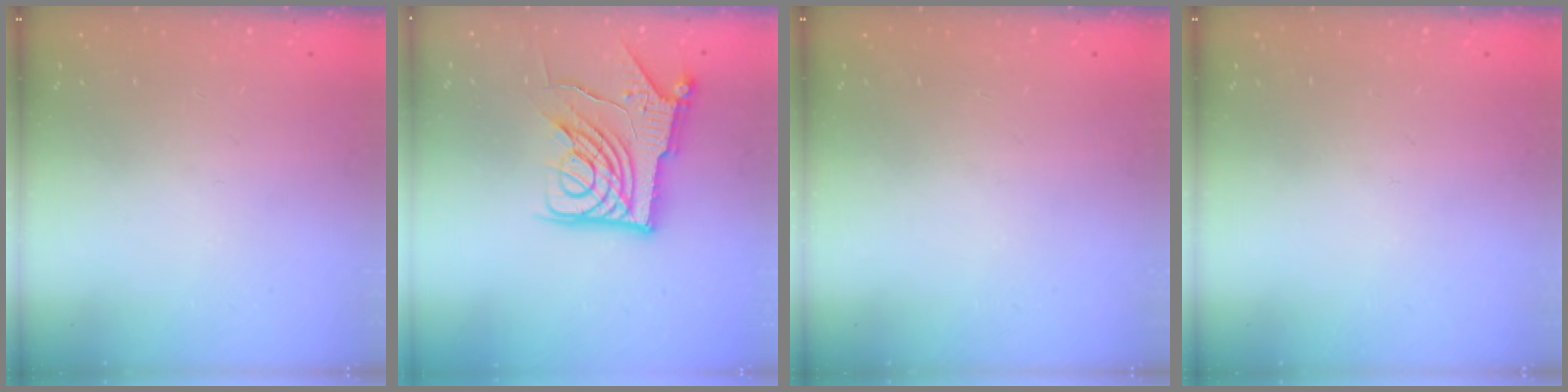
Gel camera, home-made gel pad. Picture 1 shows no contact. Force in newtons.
{"total": 13.0, "press": 12.9, "slide": 1.7}
{"total": 0.0}
{"total": 0.0}